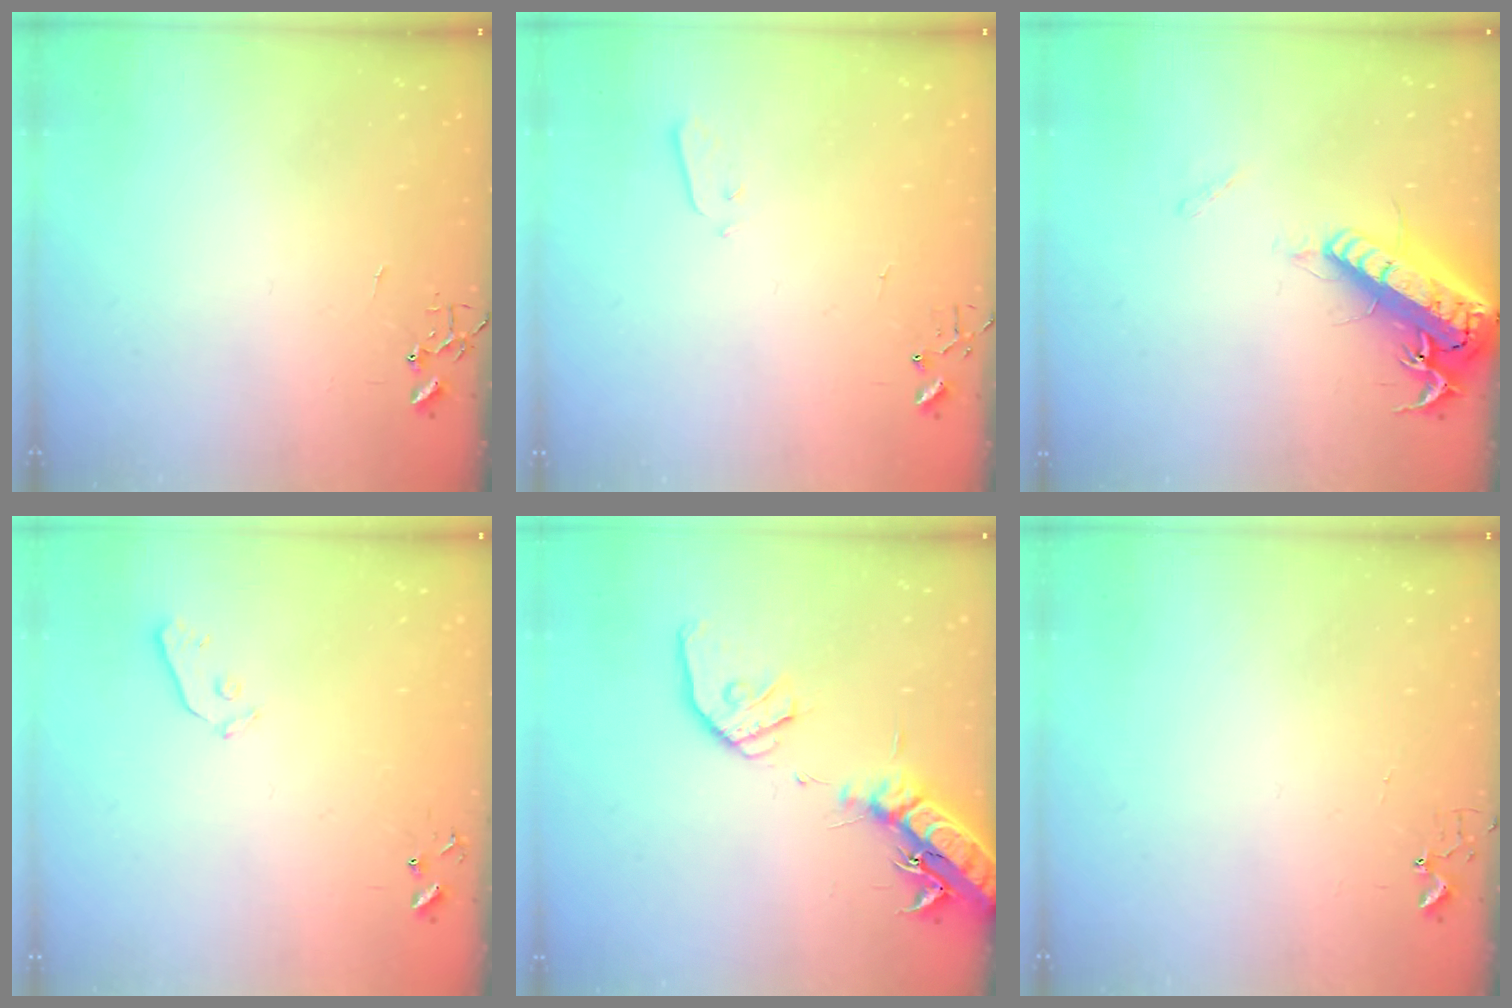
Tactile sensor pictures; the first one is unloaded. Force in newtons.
{"total": 3.2, "press": 3.1, "slide": 0.7}
{"total": 20.1, "press": 19.7, "slide": 3.9}
{"total": 4.0, "press": 4.0, "slide": 0.5}
{"total": 19.4, "press": 19.1, "slide": 3.5}
{"total": 2.7, "press": 2.7, "slide": 0.3}